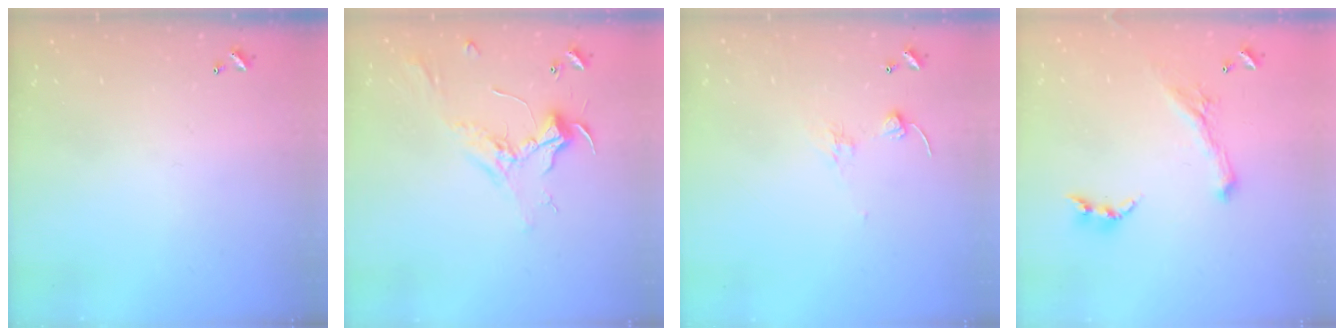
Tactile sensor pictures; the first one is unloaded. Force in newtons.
{"total": 2.4, "press": 2.3, "slide": 0.8}
{"total": 1.7, "press": 1.5, "slide": 0.7}
{"total": 0.8, "press": 0.8, "slide": 0.2}